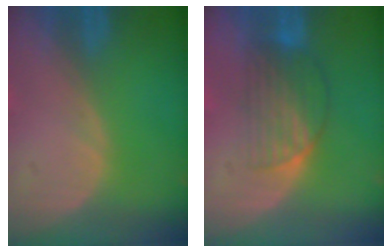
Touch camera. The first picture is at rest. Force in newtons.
{"total": 6.5, "press": 5.7, "slide": 3.2}